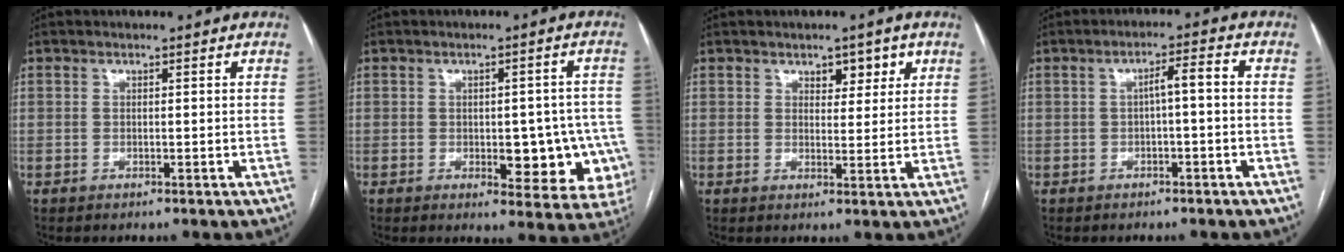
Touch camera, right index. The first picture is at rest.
{"total": 10.5, "force": [-2.4, 4.9, 9.0], "torque": [-0.085, 0.011, -0.020]}
{"total": 3.6, "force": [2.1, 2.1, 2.2], "torque": [-0.022, 0.002, 0.030]}
{"total": 3.3, "force": [-0.2, 0.5, 3.3], "torque": [-0.053, 0.016, -0.002]}